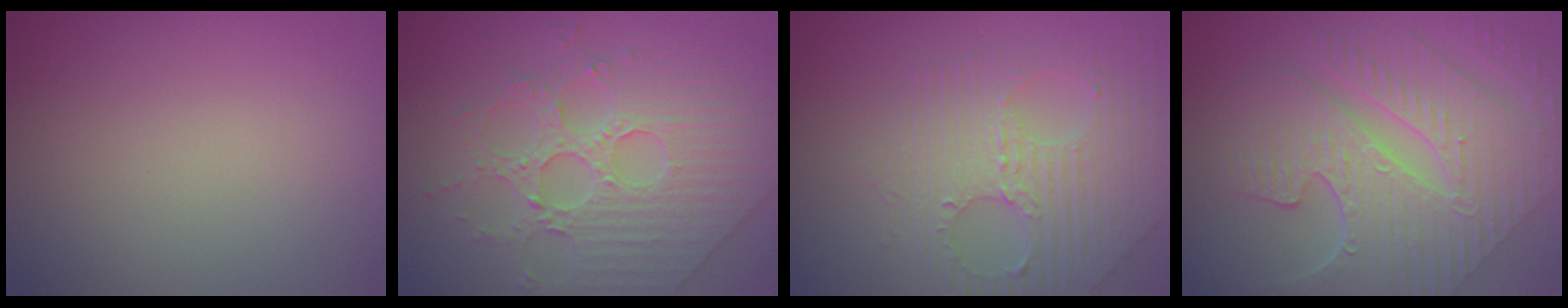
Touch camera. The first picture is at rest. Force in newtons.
{"total": 4.9, "press": 4.9, "slide": 0.4}
{"total": 7.6, "press": 5.1, "slide": 5.6}
{"total": 10.3, "press": 7.2, "slide": 7.3}